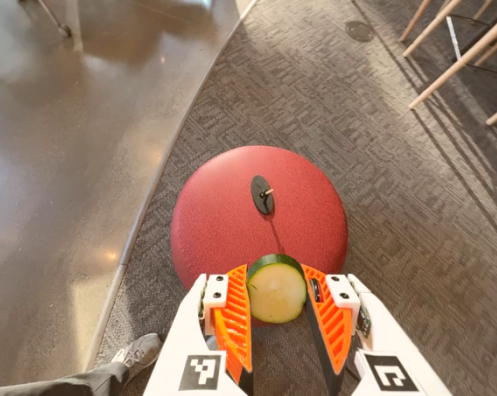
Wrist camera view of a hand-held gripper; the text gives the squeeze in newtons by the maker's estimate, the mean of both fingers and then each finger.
{"total": 11.2, "left": 11.2, "right": 11.2}